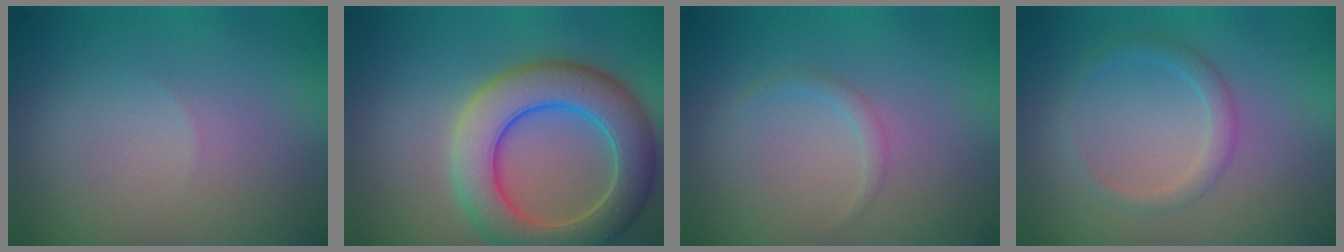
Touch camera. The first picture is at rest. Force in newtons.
{"total": 7.9, "press": 7.9, "slide": 0.6}
{"total": 0.9, "press": 0.9, "slide": 0.0}
{"total": 1.7, "press": 1.7, "slide": 0.1}